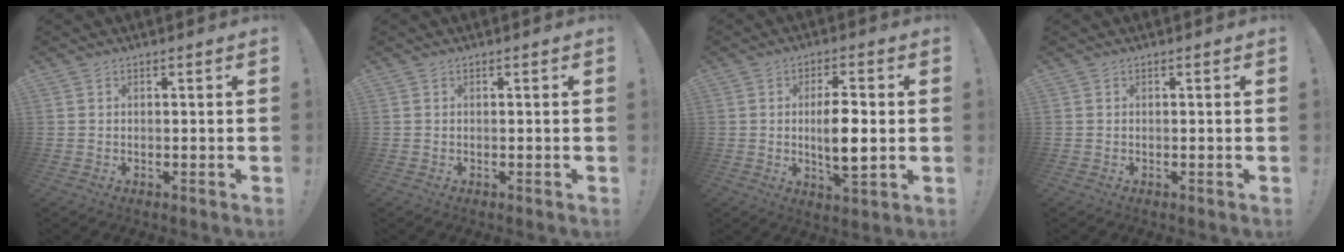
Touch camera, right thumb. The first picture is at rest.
{"total": 0.0}
{"total": 8.7, "force": [-0.1, 2.8, 8.3], "torque": [-0.141, -0.010, -0.009]}
{"total": 0.0}